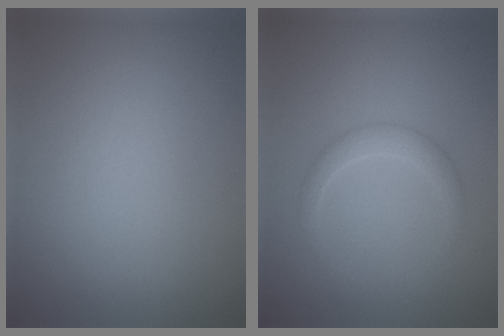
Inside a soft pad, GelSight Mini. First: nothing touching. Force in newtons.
{"total": 1.6, "press": 1.6, "slide": 0.1}